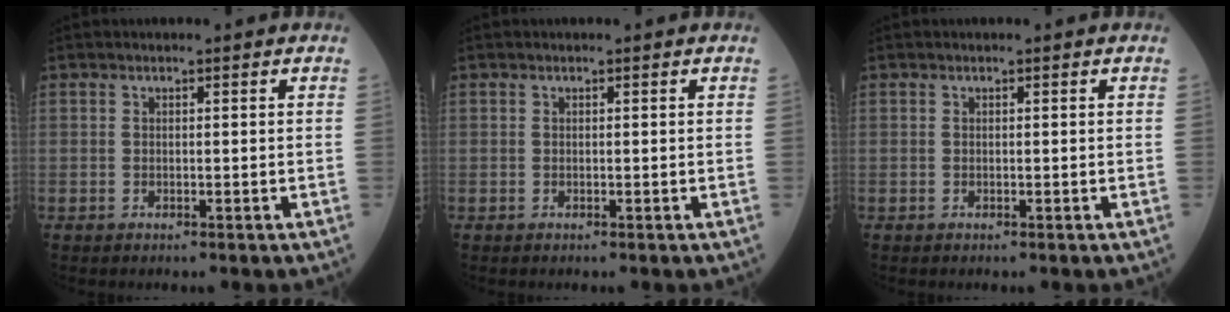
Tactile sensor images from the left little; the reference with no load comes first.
{"total": 0.0}
{"total": 0.0}